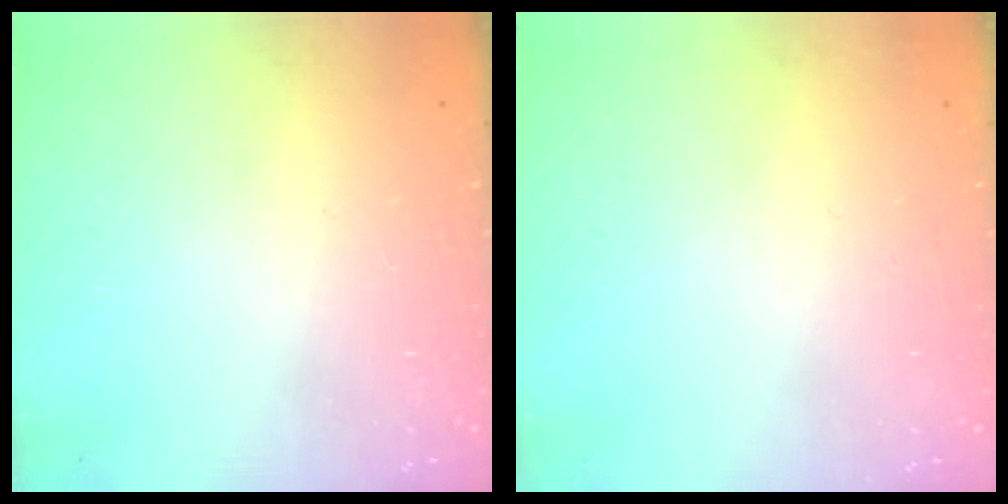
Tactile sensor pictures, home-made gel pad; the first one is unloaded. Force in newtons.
{"total": 2.8, "press": 2.2, "slide": 1.7}